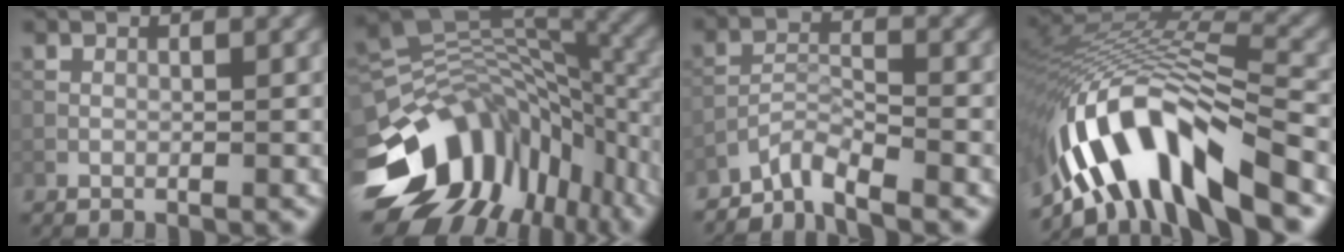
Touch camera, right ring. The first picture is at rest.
{"total": 13.4, "force": [-5.8, 8.9, 8.2], "torque": [-0.163, 0.009, -0.102]}
{"total": 3.1, "force": [-2.9, 0.3, 1.1], "torque": [-0.020, 0.000, -0.066]}
{"total": 13.2, "force": [-7.8, 3.8, 9.9], "torque": [-0.183, 0.022, -0.132]}